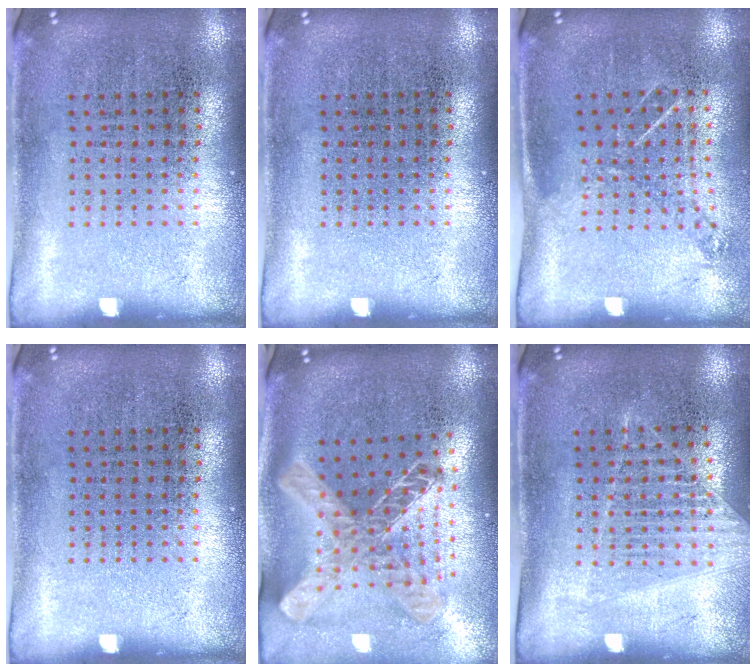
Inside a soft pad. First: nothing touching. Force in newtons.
{"total": 0.0}
{"total": 0.9, "press": 0.8, "slide": 0.5}
{"total": 0.0}
{"total": 1.9, "press": 1.6, "slide": 1.1}
{"total": 1.1, "press": 1.1, "slide": 0.4}